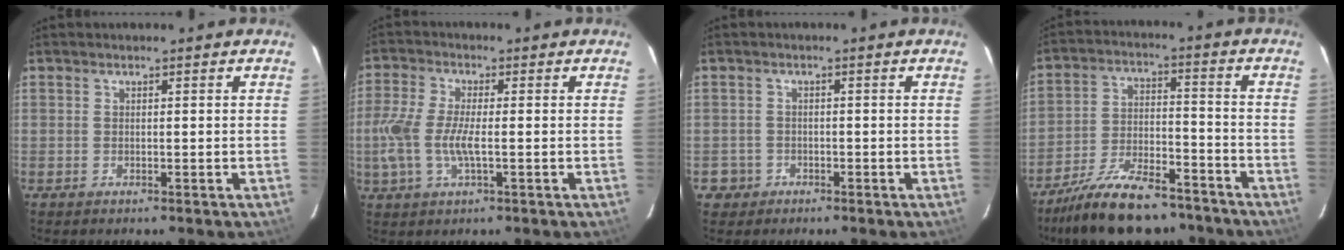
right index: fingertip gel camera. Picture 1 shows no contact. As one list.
[{"total": 8.2, "force": [-1.5, 2.6, 7.6], "torque": [-0.172, -0.001, -0.030]}, {"total": 3.2, "force": [-1.3, 2.9, 0.0], "torque": [-0.007, 0.015, -0.018]}, {"total": 18.7, "force": [-15.2, 6.4, 8.8], "torque": [-0.172, -0.011, -0.237]}]